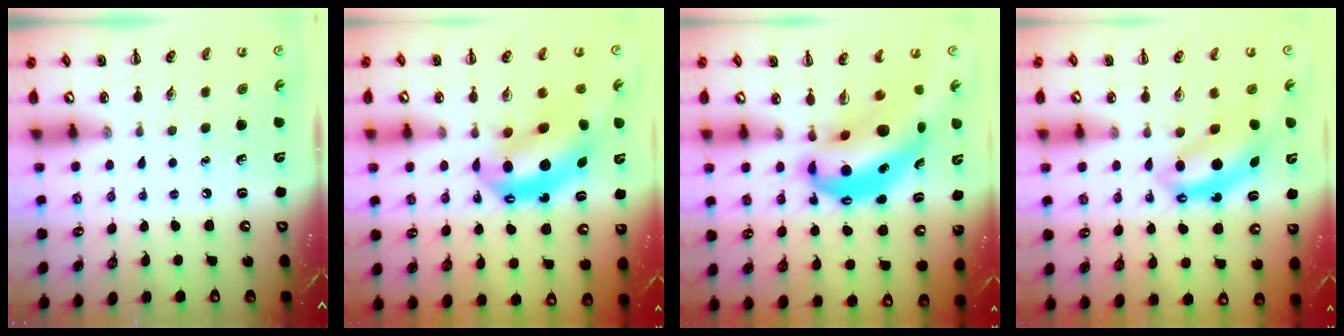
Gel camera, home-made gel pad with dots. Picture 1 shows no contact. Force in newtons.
{"total": 11.9, "press": 11.5, "slide": 3.1}
{"total": 11.1, "press": 10.8, "slide": 2.5}
{"total": 6.6, "press": 6.6, "slide": 0.5}